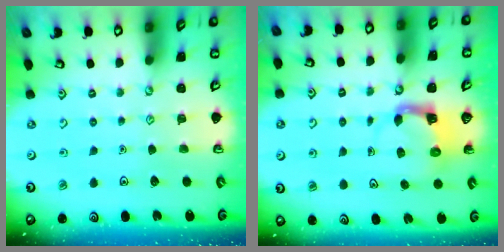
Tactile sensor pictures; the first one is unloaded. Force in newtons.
{"total": 3.9, "press": 3.8, "slide": 0.7}